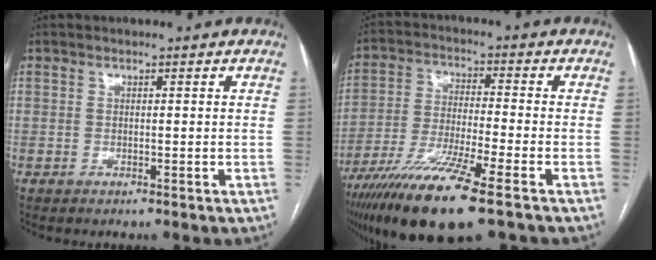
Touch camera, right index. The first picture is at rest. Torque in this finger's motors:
{"motor_torque": [1.01, -0.99, 1.05, 0.21]}